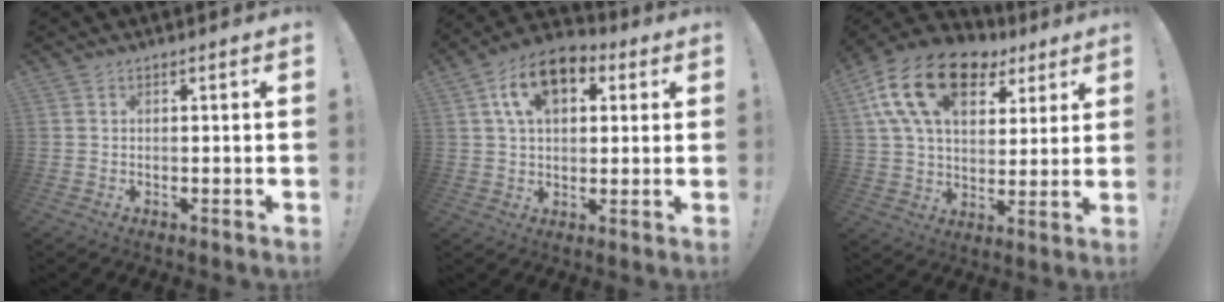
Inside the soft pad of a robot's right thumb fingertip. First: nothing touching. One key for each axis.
{"total": 13.0, "fx": 5.4, "fy": 8.1, "fz": 8.6, "tx": -0.136, "ty": -0.007, "tz": 0.100}
{"total": 20.3, "fx": 9.7, "fy": 12.1, "fz": 13.2, "tx": -0.231, "ty": -0.037, "tz": 0.174}